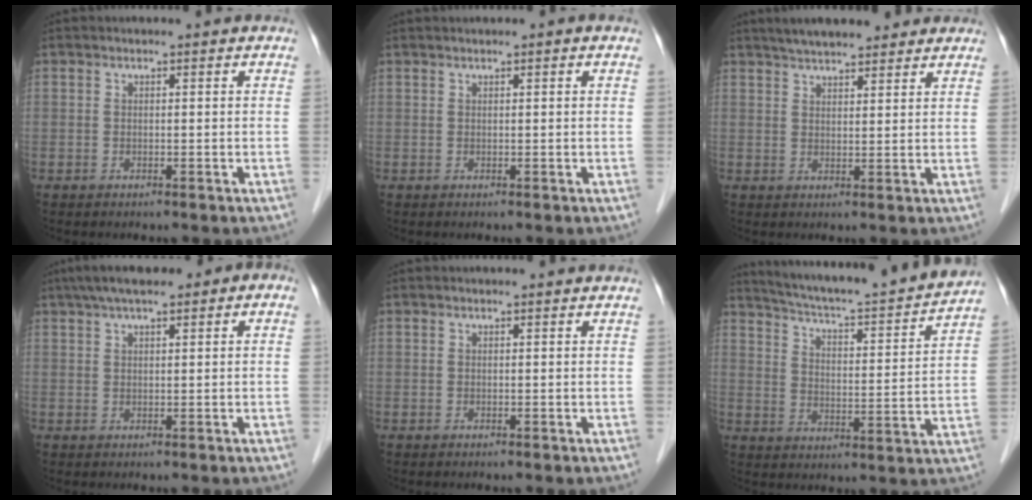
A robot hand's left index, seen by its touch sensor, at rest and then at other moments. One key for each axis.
{"total": 0.7, "fx": 0.5, "fy": -0.1, "fz": 0.6, "tx": -0.013, "ty": 0.009, "tz": 0.013}
{"total": 9.4, "fx": 8.1, "fy": 2.0, "fz": 4.4, "tx": -0.060, "ty": 0.027, "tz": 0.118}
{"total": 7.3, "fx": 3.6, "fy": 1.9, "fz": 6.1, "tx": -0.104, "ty": 0.035, "tz": 0.053}
{"total": 0.0}
{"total": 18.6, "fx": 17.2, "fy": -0.1, "fz": 7.0, "tx": -0.118, "ty": -0.021, "tz": 0.246}